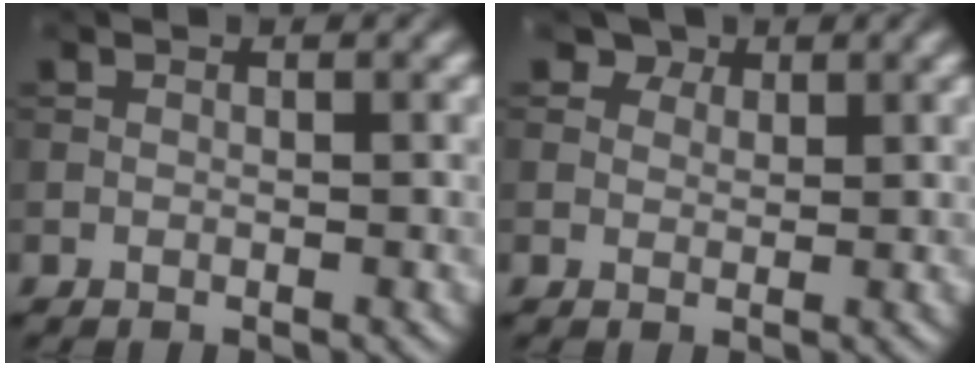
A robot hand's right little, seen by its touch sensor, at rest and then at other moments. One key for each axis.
{"total": 3.0, "fx": 2.1, "fy": 1.8, "fz": 1.0, "tx": -0.025, "ty": -0.013, "tz": 0.038}